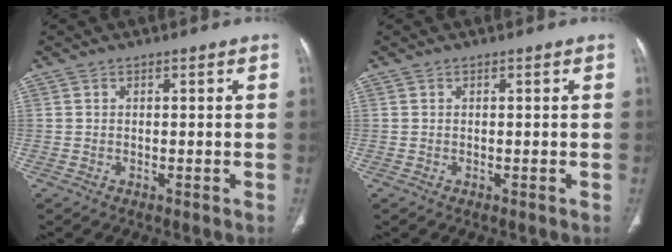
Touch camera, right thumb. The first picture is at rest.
{"total": 0.0}